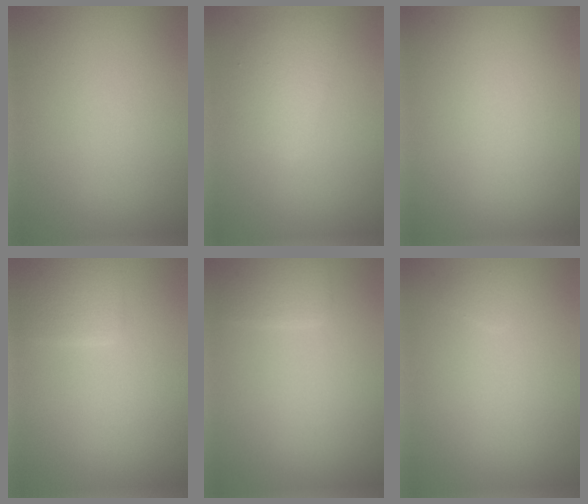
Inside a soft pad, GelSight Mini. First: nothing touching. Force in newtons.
{"total": 2.9, "press": 2.9, "slide": 0.1}
{"total": 0.0}
{"total": 2.6, "press": 2.6, "slide": 0.1}
{"total": 1.9, "press": 1.9, "slide": 0.1}
{"total": 0.7, "press": 0.7, "slide": 0.1}